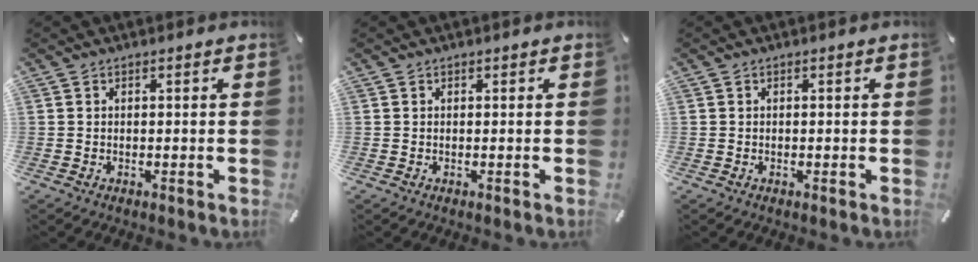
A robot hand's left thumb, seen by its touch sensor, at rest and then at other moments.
{"total": 0.0}
{"total": 0.6, "force": [-0.2, 0.1, 0.5], "torque": [-0.009, -0.002, -0.003]}